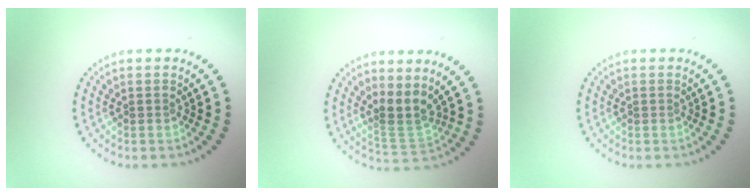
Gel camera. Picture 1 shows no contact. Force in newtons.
{"total": 2.9, "press": 2.2, "slide": 1.9}
{"total": 0.0}